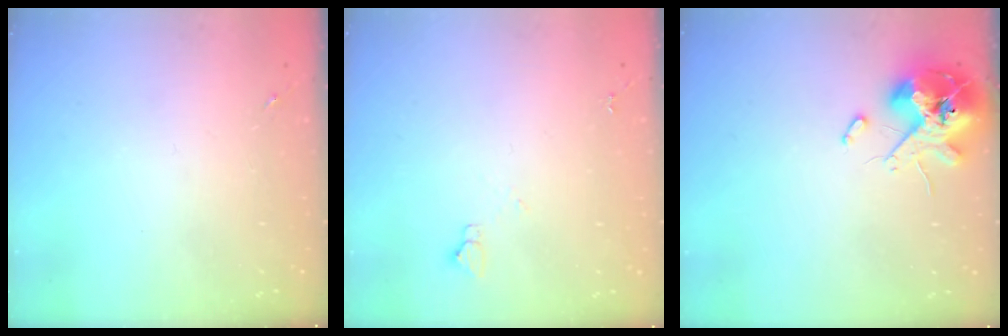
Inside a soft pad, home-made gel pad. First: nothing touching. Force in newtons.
{"total": 3.5, "press": 3.5, "slide": 0.4}
{"total": 13.9, "press": 13.7, "slide": 2.2}